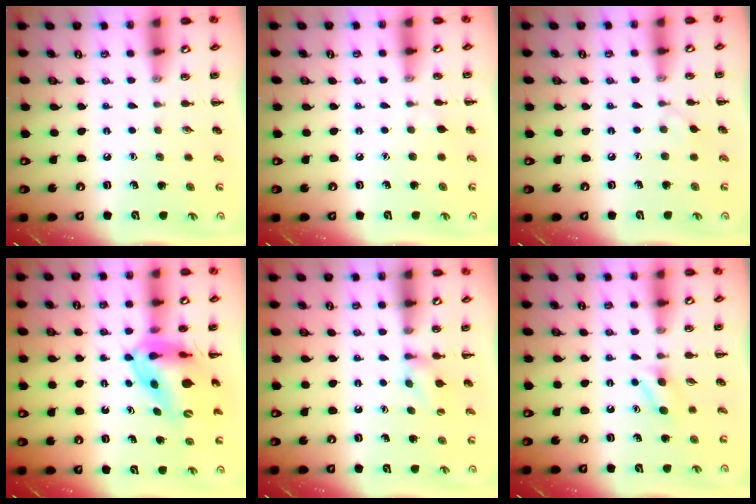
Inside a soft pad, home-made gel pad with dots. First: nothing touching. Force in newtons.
{"total": 3.0, "press": 2.7, "slide": 1.2}
{"total": 3.0, "press": 2.8, "slide": 1.0}
{"total": 12.3, "press": 11.8, "slide": 3.4}
{"total": 5.4, "press": 5.1, "slide": 1.8}
{"total": 3.9, "press": 3.7, "slide": 1.3}